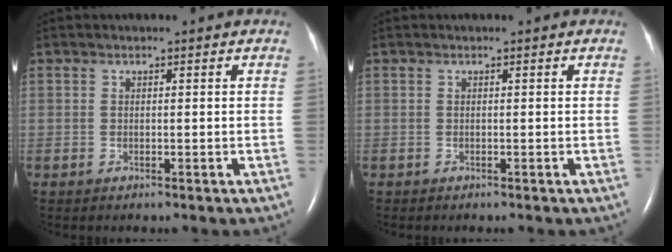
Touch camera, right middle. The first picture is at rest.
{"total": 0.0}